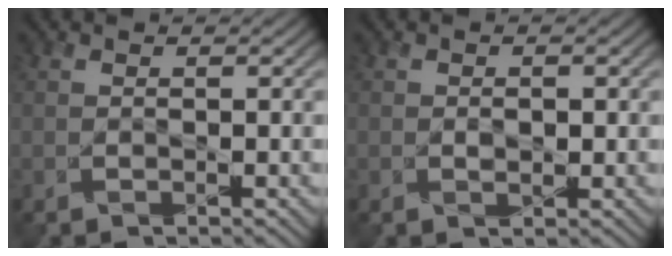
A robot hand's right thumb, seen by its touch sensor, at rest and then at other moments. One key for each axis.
{"total": 1.3, "fx": 0.0, "fy": 0.8, "fz": 1.0, "tx": -0.014, "ty": -0.004, "tz": 0.000}